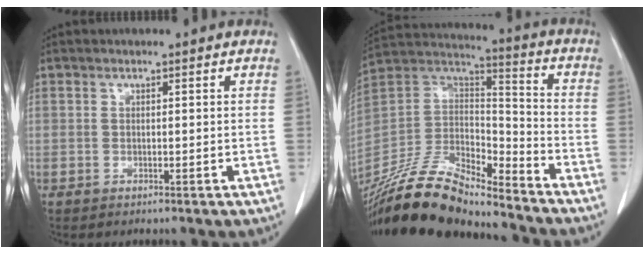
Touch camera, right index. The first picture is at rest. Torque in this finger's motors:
{"motor_torque": [1.07, -1.07, 0.54, 0.21]}